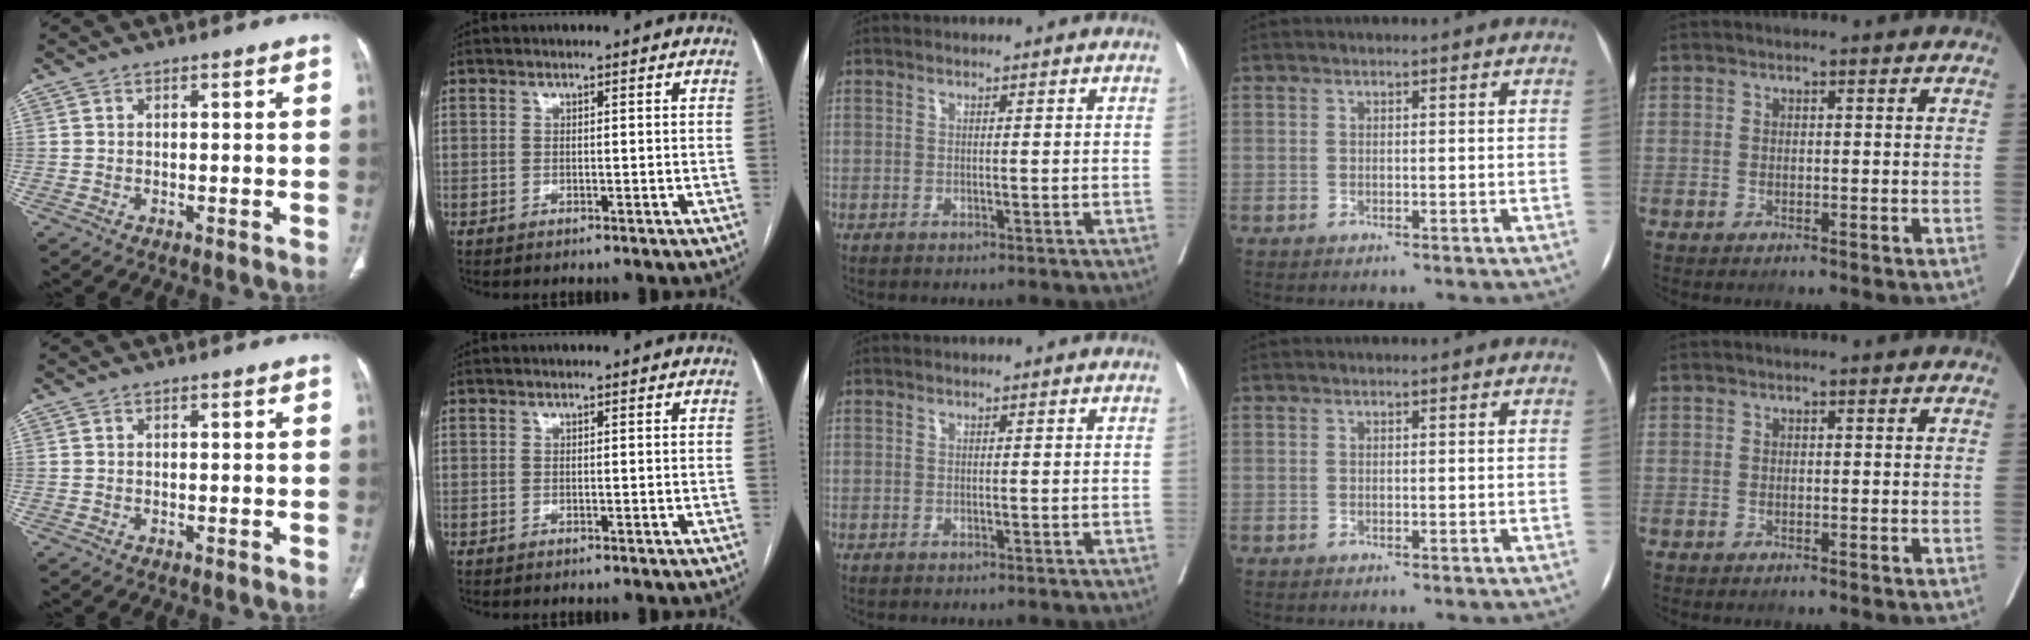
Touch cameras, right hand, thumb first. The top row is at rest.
{}